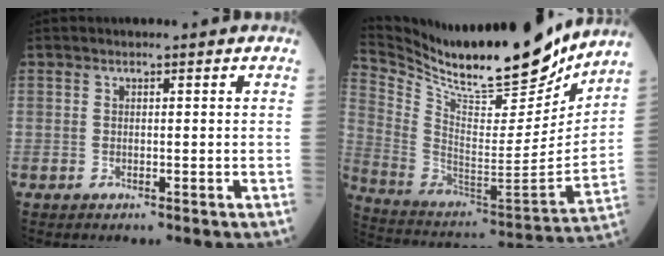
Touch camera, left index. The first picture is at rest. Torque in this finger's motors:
{"motor_torque": [0.92, -1.22, 0.25, 0.06]}